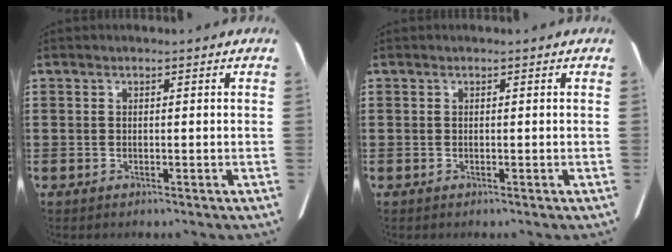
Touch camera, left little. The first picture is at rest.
{"total": 0.0}